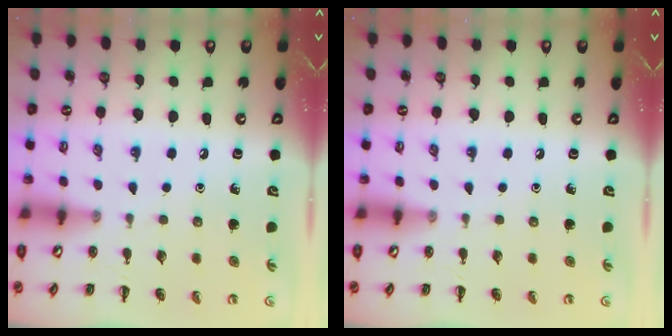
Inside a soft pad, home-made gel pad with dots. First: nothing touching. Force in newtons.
{"total": 0.0}